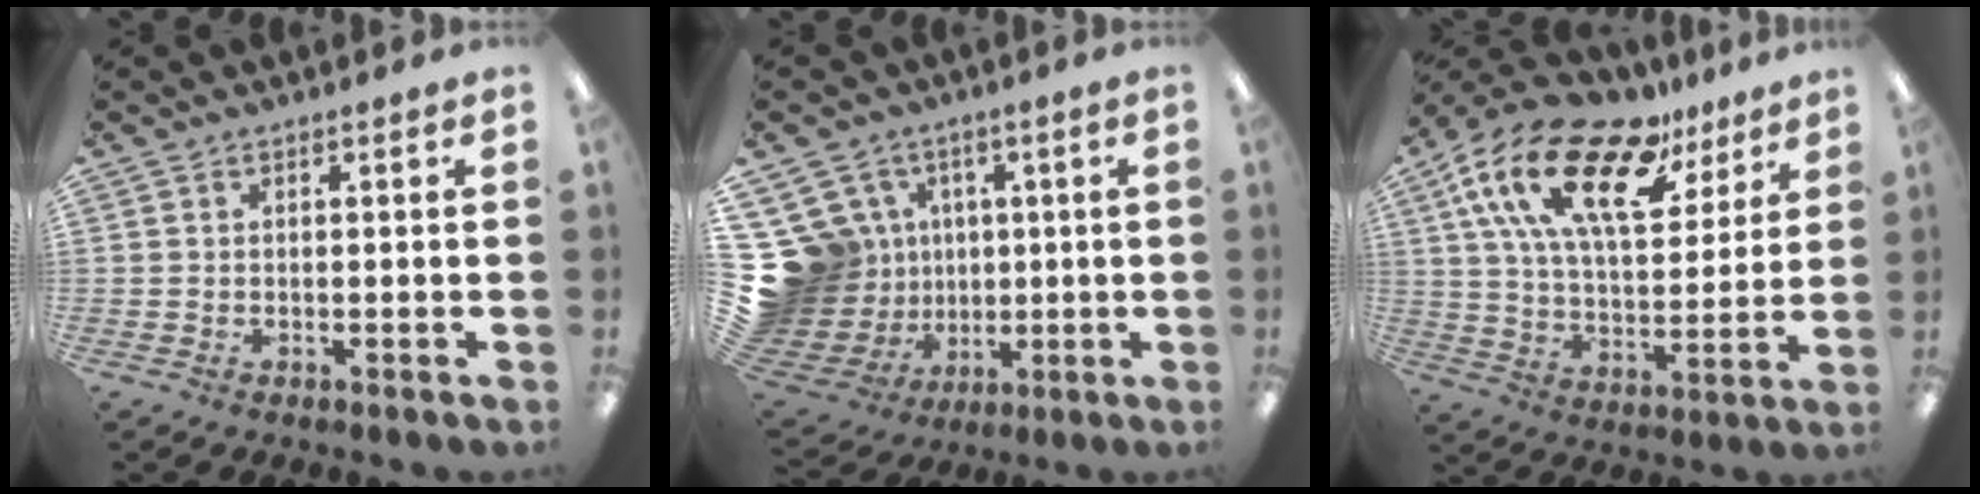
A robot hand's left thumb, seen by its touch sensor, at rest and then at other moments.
{"total": 18.4, "force": [3.1, 17.0, 6.3], "torque": [-0.173, -0.029, 0.098]}
{"total": 22.3, "force": [12.9, 10.2, 15.0], "torque": [-0.285, -0.059, 0.225]}